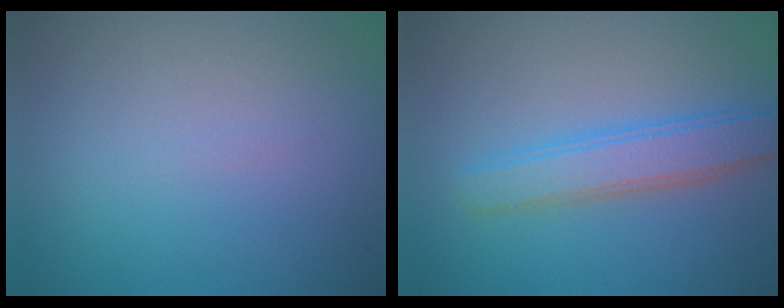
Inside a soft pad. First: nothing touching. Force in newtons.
{"total": 3.6, "press": 3.6, "slide": 0.1}